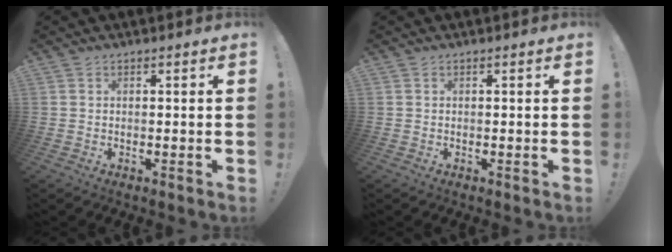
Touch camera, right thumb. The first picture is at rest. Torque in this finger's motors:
{"motor_torque": [-0.01, 0.01, 0.00, 0.00, 0.00]}